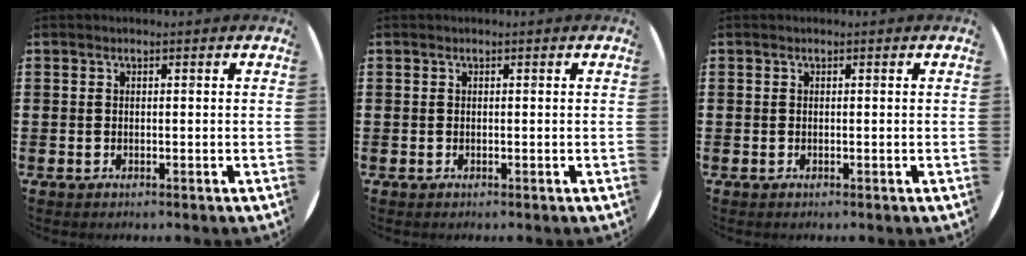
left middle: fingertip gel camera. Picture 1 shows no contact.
{"total": 0.0}
{"total": 0.0}